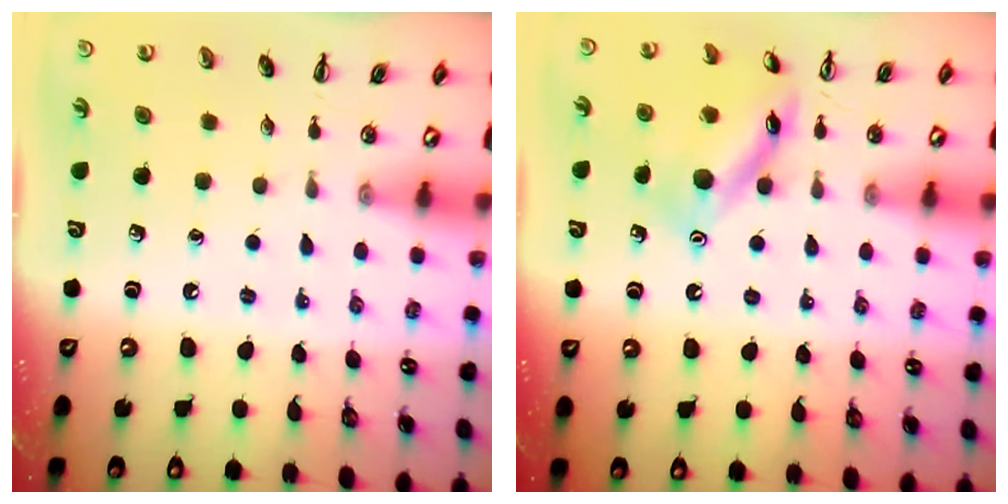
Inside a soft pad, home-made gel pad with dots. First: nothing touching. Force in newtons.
{"total": 13.1, "press": 13.0, "slide": 1.1}